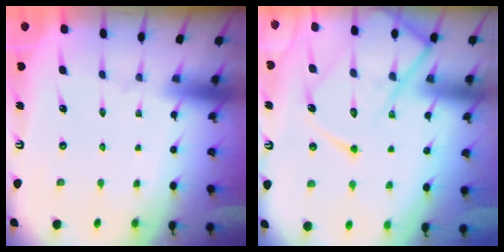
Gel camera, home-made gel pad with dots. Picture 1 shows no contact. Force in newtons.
{"total": 17.2, "press": 17.1, "slide": 1.7}